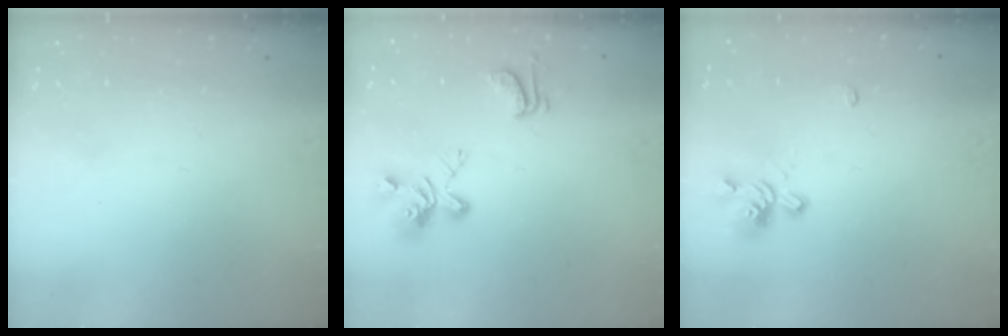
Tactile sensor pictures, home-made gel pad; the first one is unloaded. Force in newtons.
{"total": 7.5, "press": 7.3, "slide": 1.6}
{"total": 1.4, "press": 0.9, "slide": 1.1}